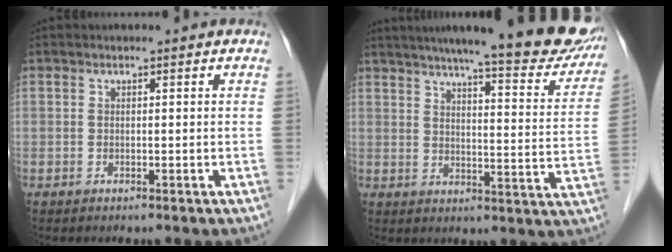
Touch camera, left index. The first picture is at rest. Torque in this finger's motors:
{"motor_torque": [1.07, -1.07, 0.67, 0.14]}